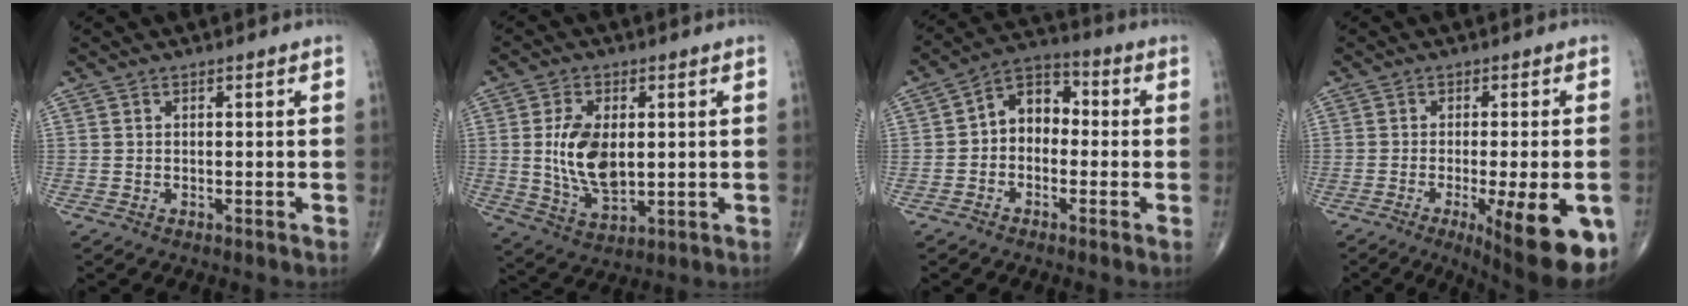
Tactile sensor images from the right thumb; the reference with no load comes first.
{"total": 11.0, "force": [0.9, 6.1, 9.1], "torque": [-0.166, -0.014, 0.027]}
{"total": 7.9, "force": [-0.6, 5.9, 5.3], "torque": [-0.054, 0.031, -0.030]}
{"total": 16.4, "force": [-6.5, 4.2, 14.4], "torque": [-0.146, -0.008, -0.078]}